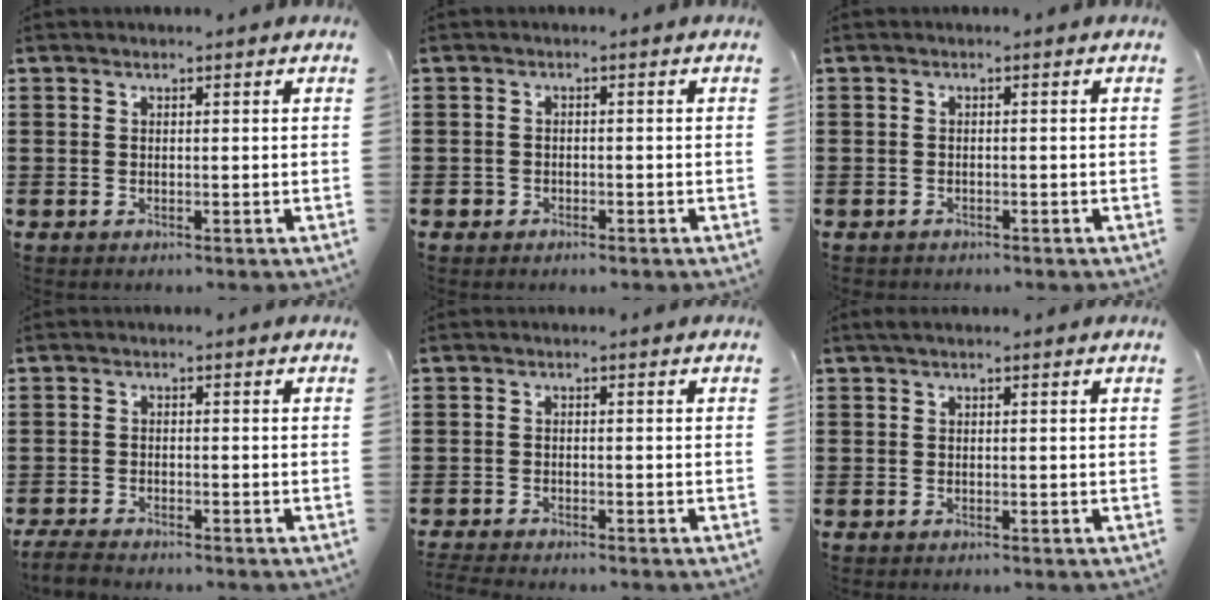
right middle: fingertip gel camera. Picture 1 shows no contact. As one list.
[{"total": 0.9, "force": [-0.7, 0.6, 0.1], "torque": [-0.004, 0.002, -0.015]}, {"total": 0.5, "force": [-0.5, 0.2, -0.1], "torque": [0.000, 0.002, -0.011]}, {"total": 2.1, "force": [-2.0, 0.2, 0.6], "torque": [-0.019, 0.001, -0.043]}, {"total": 1.5, "force": [-1.5, 0.1, 0.2], "torque": [-0.013, -0.003, -0.033]}, {"total": 0.7, "force": [0.2, 0.0, 0.6], "torque": [-0.012, 0.002, 0.004]}]